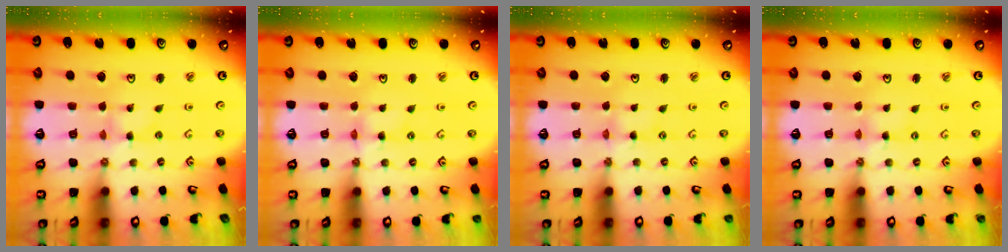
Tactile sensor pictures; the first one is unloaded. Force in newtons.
{"total": 2.3, "press": 2.3, "slide": 0.3}
{"total": 0.0}
{"total": 1.5, "press": 1.5, "slide": 0.2}